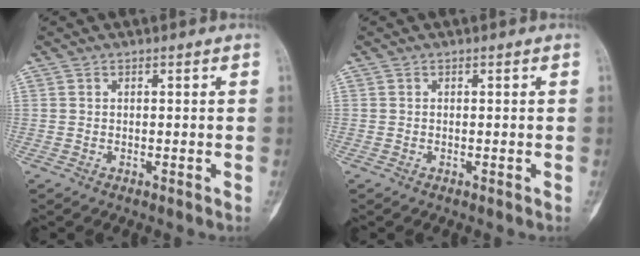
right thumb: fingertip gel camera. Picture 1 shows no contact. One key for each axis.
{"total": 0.0}